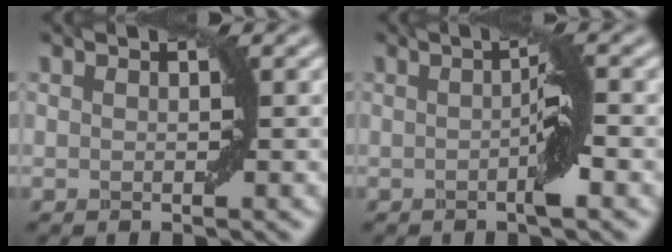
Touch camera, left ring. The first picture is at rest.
{"total": 2.6, "force": [-0.4, 0.0, 2.5], "torque": [-0.039, 0.004, -0.007]}